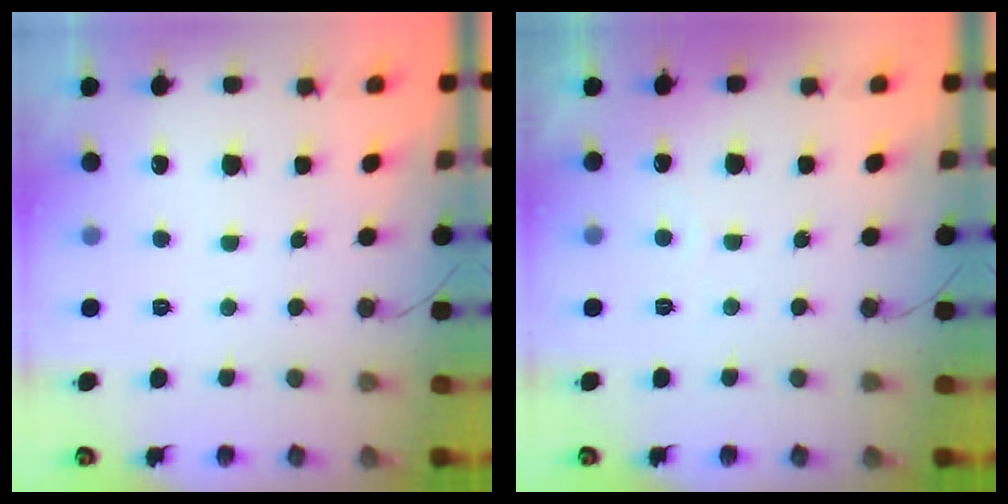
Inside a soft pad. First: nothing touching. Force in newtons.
{"total": 1.7, "press": 1.6, "slide": 0.0}